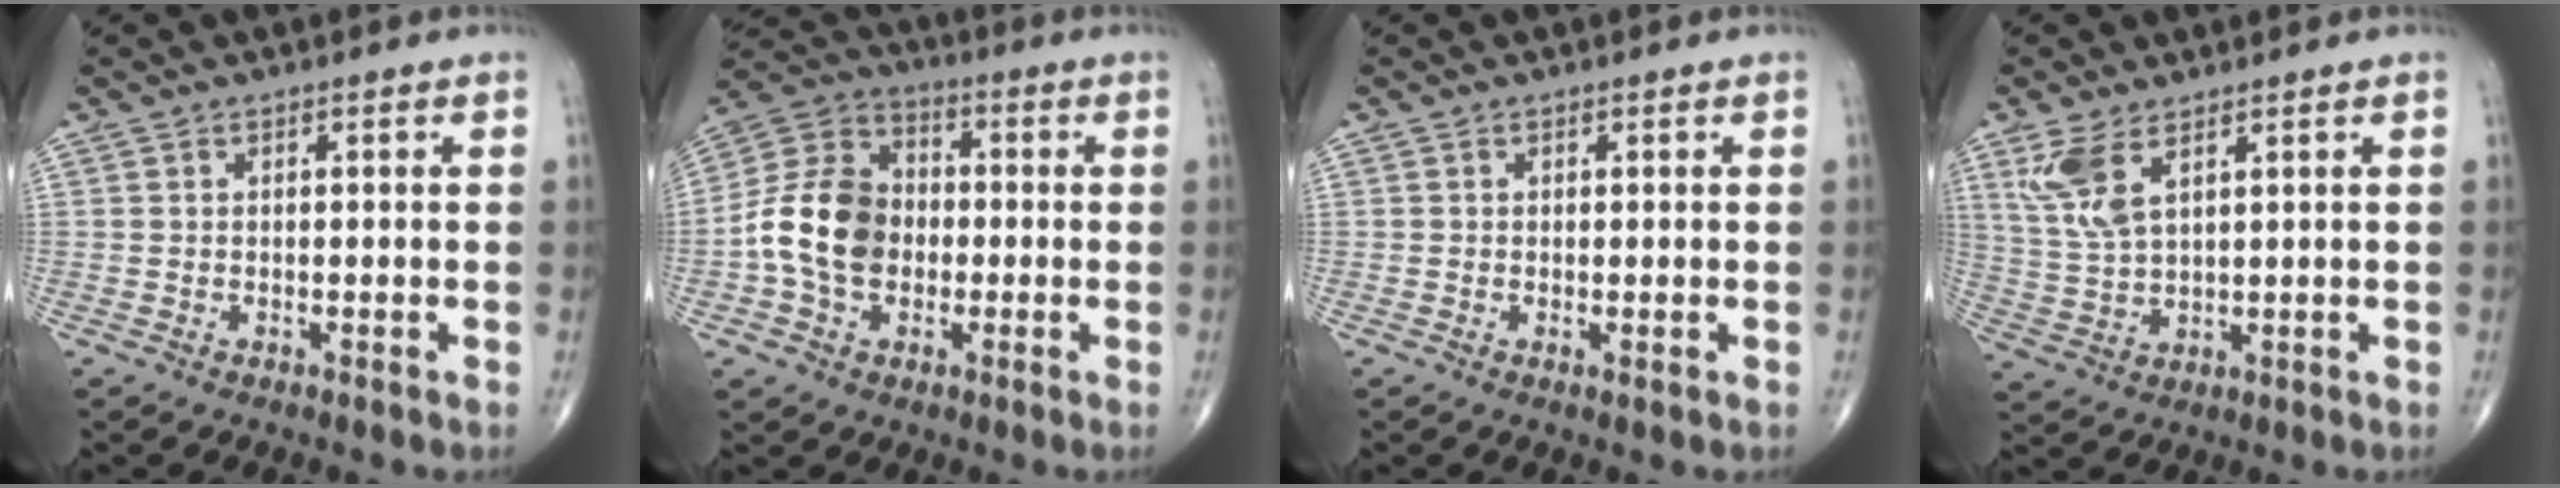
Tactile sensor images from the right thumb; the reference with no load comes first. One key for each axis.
{"total": 13.4, "fx": -1.7, "fy": 10.0, "fz": 8.7, "tx": -0.146, "ty": 0.034, "tz": -0.042}
{"total": 0.5, "fx": 0.0, "fy": 0.2, "fz": 0.5, "tx": -0.011, "ty": -0.004, "tz": -0.002}
{"total": 7.2, "fx": 3.8, "fy": 2.8, "fz": 5.4, "tx": -0.119, "ty": -0.011, "tz": 0.090}